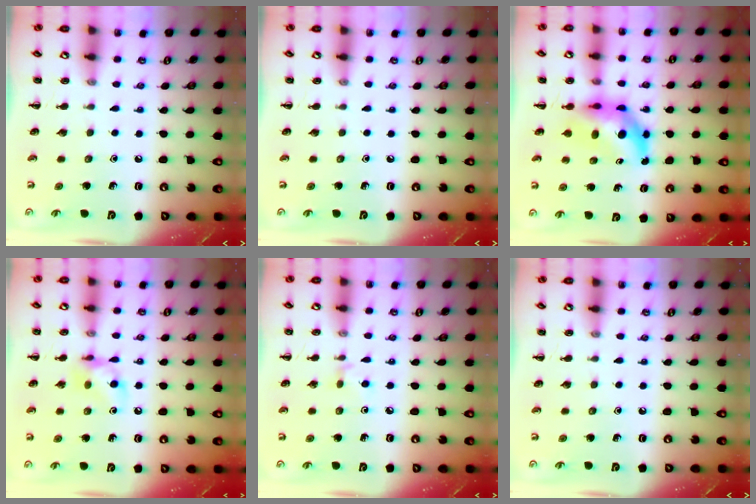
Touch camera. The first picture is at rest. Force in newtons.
{"total": 0.0}
{"total": 6.2, "press": 5.9, "slide": 2.0}
{"total": 8.7, "press": 8.6, "slide": 1.0}
{"total": 2.6, "press": 2.4, "slide": 1.0}
{"total": 0.0}